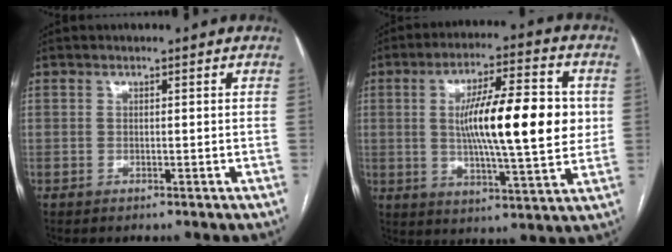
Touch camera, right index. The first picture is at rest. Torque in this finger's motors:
{"motor_torque": [1.45, 0.69, 1.05, 0.21]}